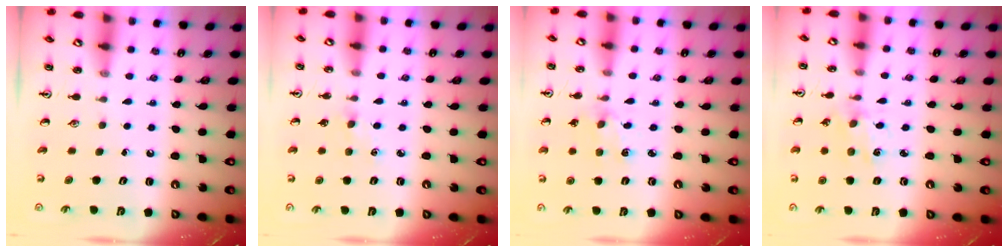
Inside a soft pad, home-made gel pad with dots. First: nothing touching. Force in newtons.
{"total": 1.9, "press": 1.9, "slide": 0.3}
{"total": 2.7, "press": 2.7, "slide": 0.4}
{"total": 1.3, "press": 1.3, "slide": 0.1}